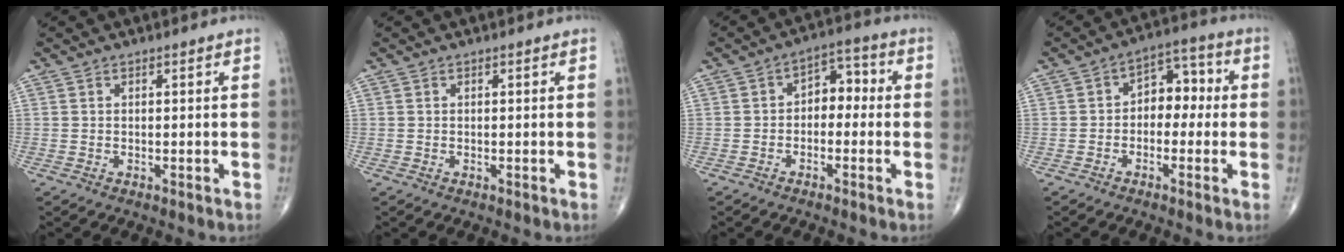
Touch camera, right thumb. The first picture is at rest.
{"total": 0.0}
{"total": 5.7, "force": [-0.6, 4.0, 4.0], "torque": [-0.028, 0.030, -0.026]}
{"total": 7.2, "force": [-0.4, 5.0, 5.1], "torque": [-0.034, 0.034, -0.022]}